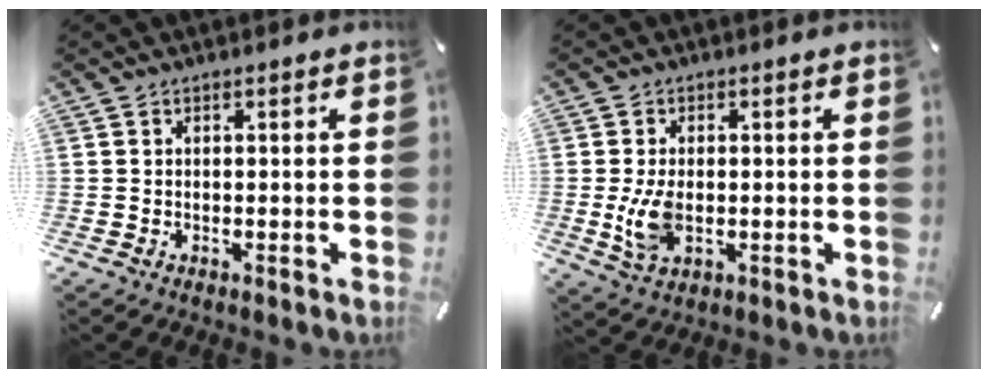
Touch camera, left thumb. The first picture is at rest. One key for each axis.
{"total": 7.4, "fx": -0.7, "fy": 4.6, "fz": 5.7, "tx": -0.128, "ty": -0.008, "tz": -0.016}